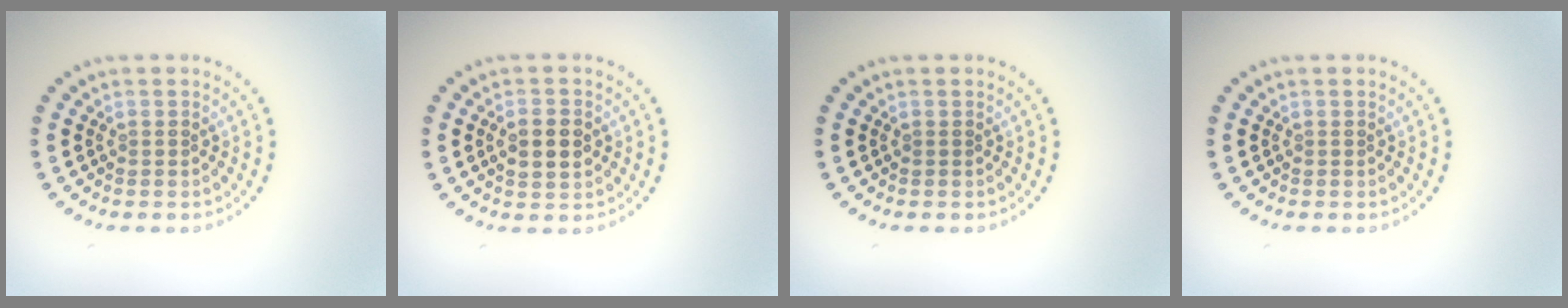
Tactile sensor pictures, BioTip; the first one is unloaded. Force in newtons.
{"total": 3.1, "press": 3.1, "slide": 0.2}
{"total": 0.0}
{"total": 0.0}